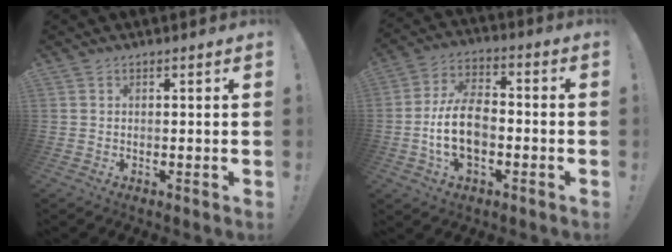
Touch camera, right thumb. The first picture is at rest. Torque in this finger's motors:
{"motor_torque": [1.47, 2.20, 1.12, -1.12, 0.08]}